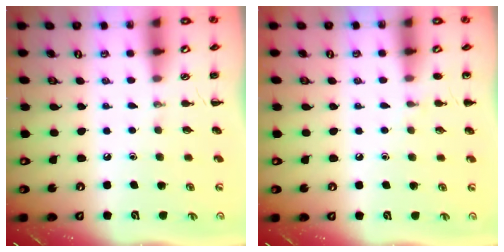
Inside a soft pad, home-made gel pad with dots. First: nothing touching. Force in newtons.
{"total": 4.3, "press": 4.1, "slide": 1.5}